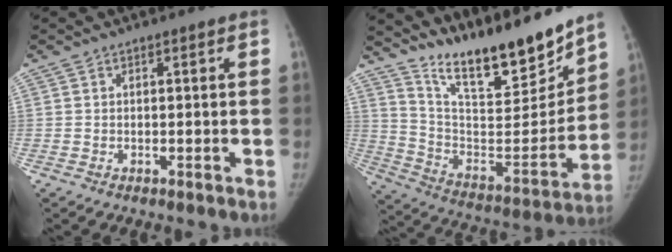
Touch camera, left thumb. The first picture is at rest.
{"total": 21.9, "force": [18.6, 4.4, 10.7], "torque": [-0.135, -0.116, 0.316]}